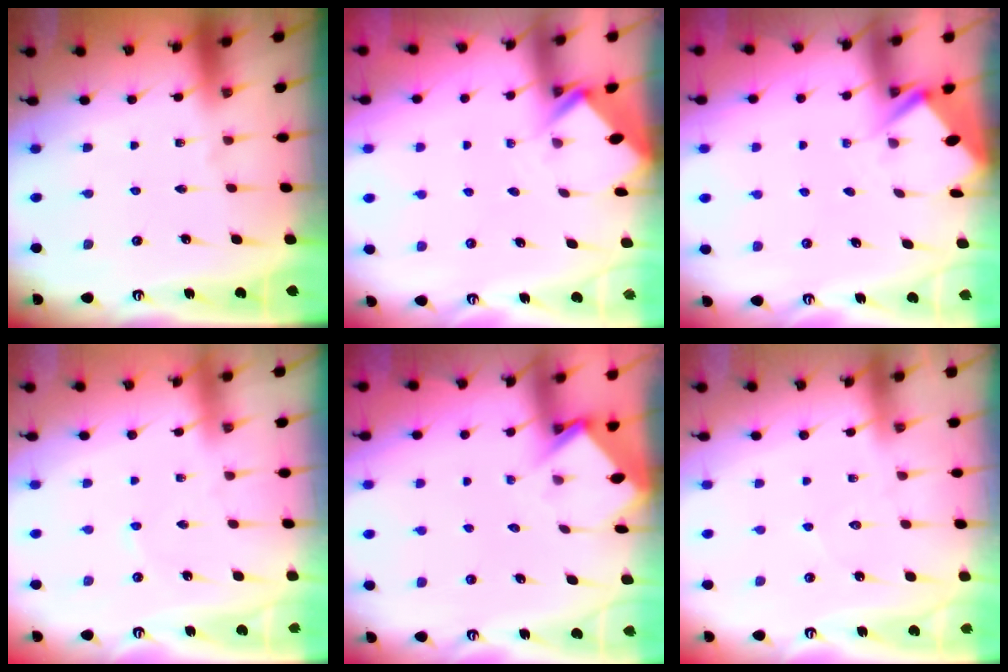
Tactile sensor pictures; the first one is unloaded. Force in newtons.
{"total": 2.7, "press": 2.7, "slide": 0.2}
{"total": 2.8, "press": 2.8, "slide": 0.1}
{"total": 1.5, "press": 1.4, "slide": 0.4}
{"total": 3.5, "press": 3.5, "slide": 0.3}
{"total": 3.8, "press": 3.8, "slide": 0.5}